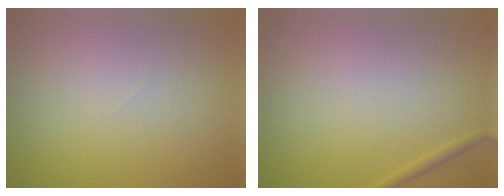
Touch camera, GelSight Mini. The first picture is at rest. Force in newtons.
{"total": 0.6, "press": 0.6, "slide": 0.1}